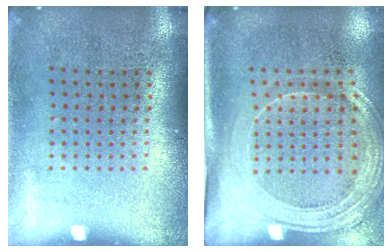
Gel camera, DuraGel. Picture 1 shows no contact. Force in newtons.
{"total": 2.1, "press": 1.8, "slide": 1.1}